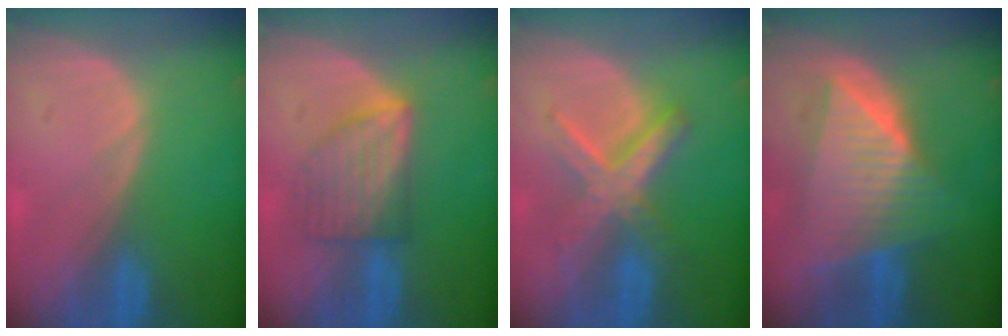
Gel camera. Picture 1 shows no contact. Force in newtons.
{"total": 6.1, "press": 6.1, "slide": 0.2}
{"total": 6.4, "press": 6.4, "slide": 0.3}
{"total": 9.7, "press": 9.7, "slide": 0.7}